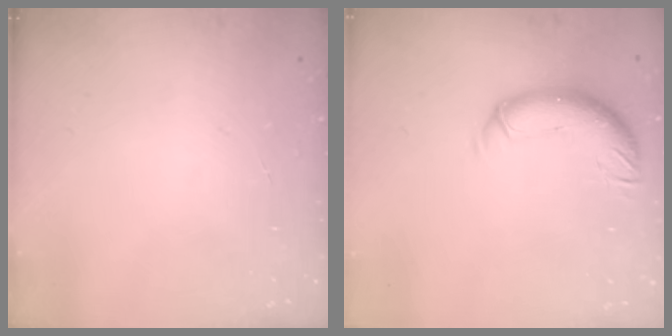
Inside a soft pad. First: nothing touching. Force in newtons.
{"total": 10.0, "press": 9.9, "slide": 1.9}